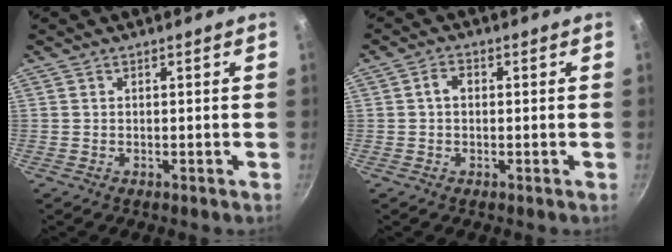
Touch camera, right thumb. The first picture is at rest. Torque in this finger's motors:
{"motor_torque": [-0.05, 0.21, 0.32, -0.15, -0.02]}